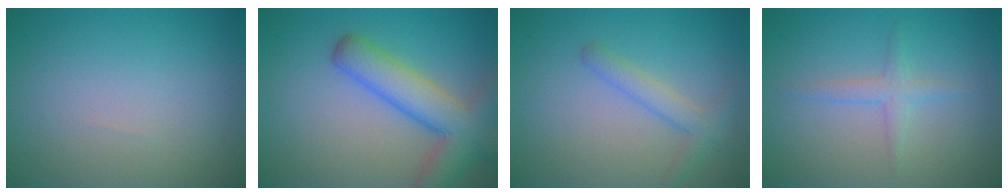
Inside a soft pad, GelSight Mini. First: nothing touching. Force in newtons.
{"total": 6.9, "press": 6.9, "slide": 0.4}
{"total": 2.2, "press": 2.2, "slide": 0.1}
{"total": 1.6, "press": 1.6, "slide": 0.1}